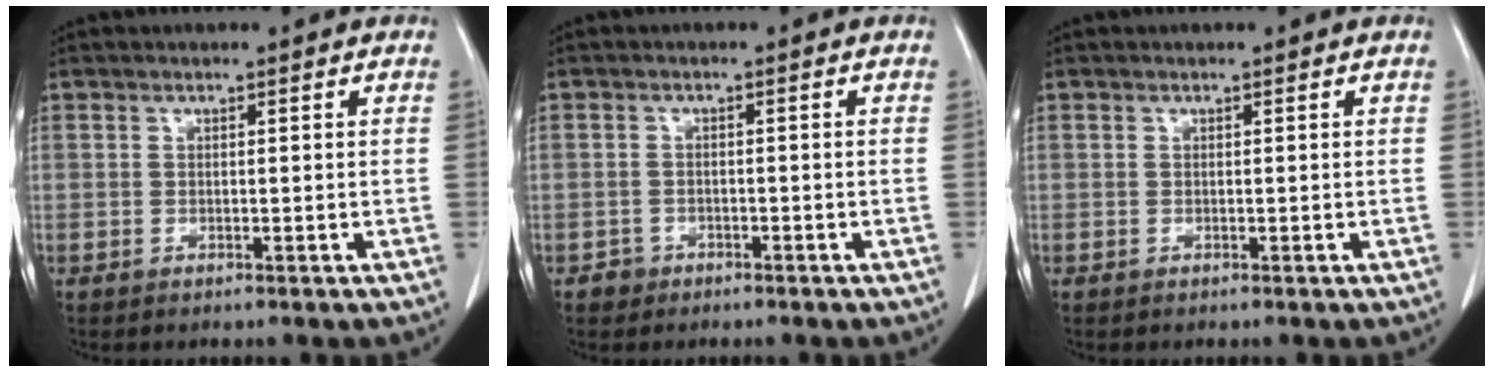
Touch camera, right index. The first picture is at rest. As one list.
[{"total": 1.8, "force": [-1.1, 1.4, -0.2], "torque": [0.002, 0.008, -0.021]}, {"total": 0.0}]